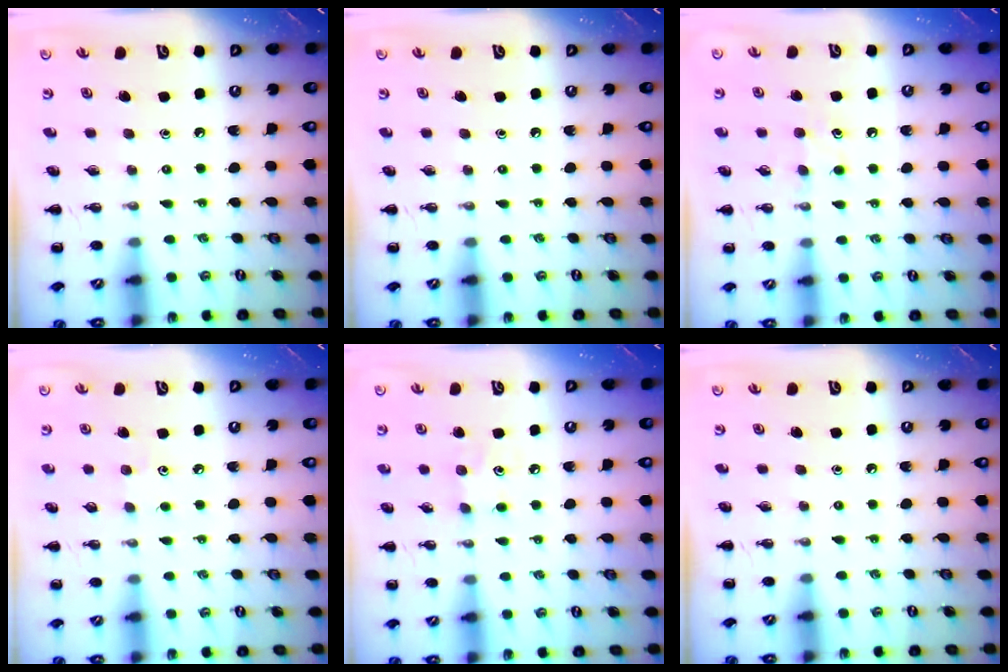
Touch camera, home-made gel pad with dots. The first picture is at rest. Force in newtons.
{"total": 0.0}
{"total": 4.7, "press": 4.5, "slide": 1.5}
{"total": 4.4, "press": 4.3, "slide": 1.0}
{"total": 5.4, "press": 5.1, "slide": 1.6}
{"total": 0.0}